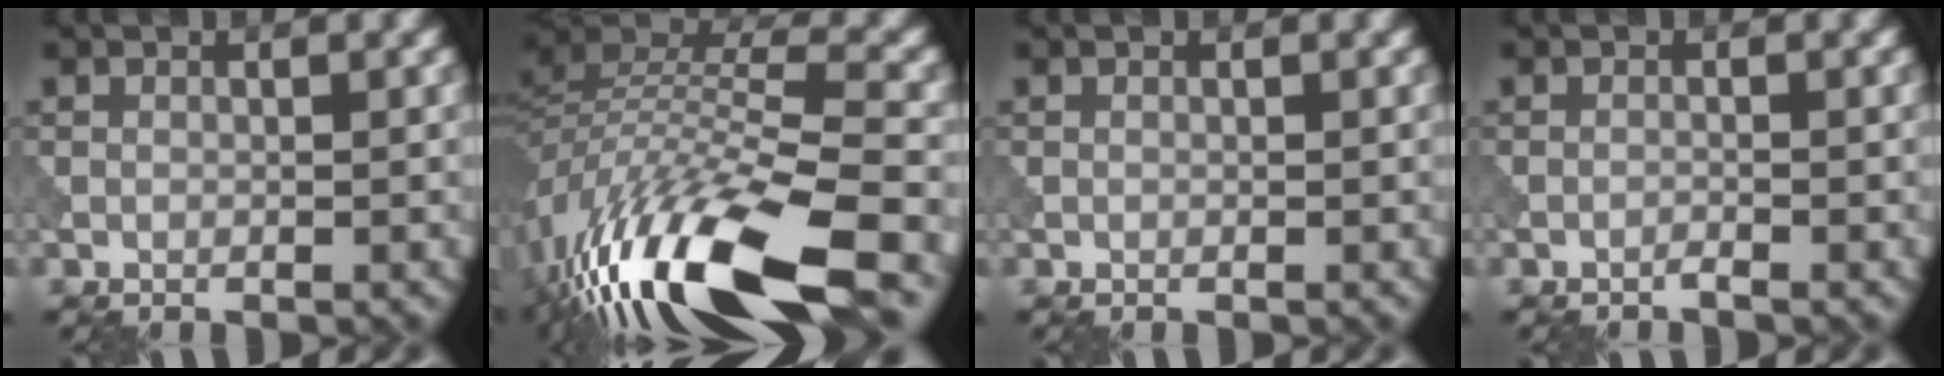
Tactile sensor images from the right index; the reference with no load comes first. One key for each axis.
{"total": 15.0, "fx": -8.7, "fy": 4.4, "fz": 11.4, "tx": -0.237, "ty": 0.003, "tz": -0.157}
{"total": 0.0}
{"total": 0.6, "fx": -0.5, "fy": -0.1, "fz": 0.3, "tx": -0.004, "ty": 0.003, "tz": -0.013}